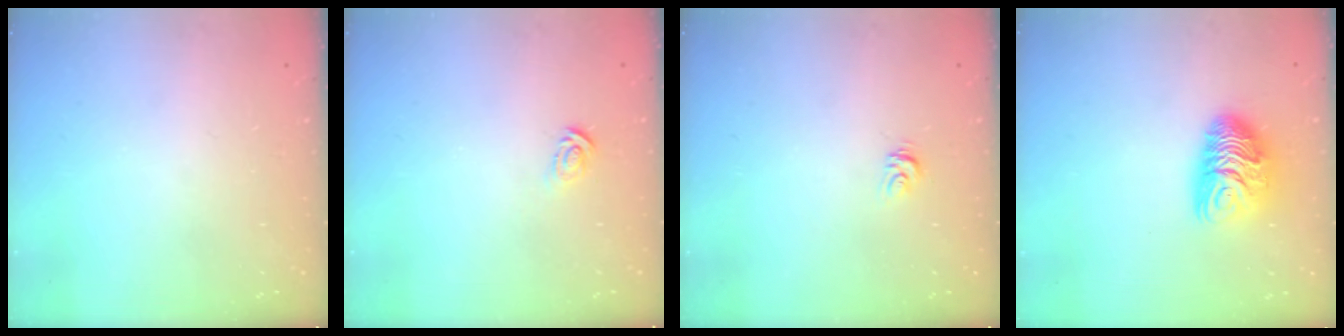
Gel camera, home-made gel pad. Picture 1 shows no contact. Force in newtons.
{"total": 2.9, "press": 2.9, "slide": 0.2}
{"total": 3.5, "press": 3.5, "slide": 0.1}
{"total": 10.7, "press": 10.7, "slide": 0.9}